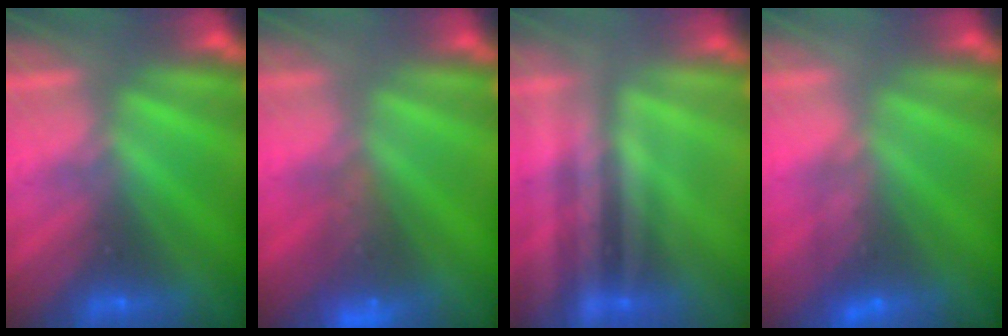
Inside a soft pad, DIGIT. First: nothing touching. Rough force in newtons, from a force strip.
{"total": 8.5}
{"total": 2.2}
{"total": 4.6}